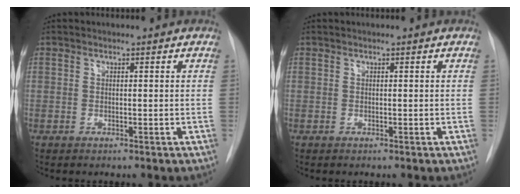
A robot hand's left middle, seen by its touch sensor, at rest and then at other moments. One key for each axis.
{"total": 0.0}